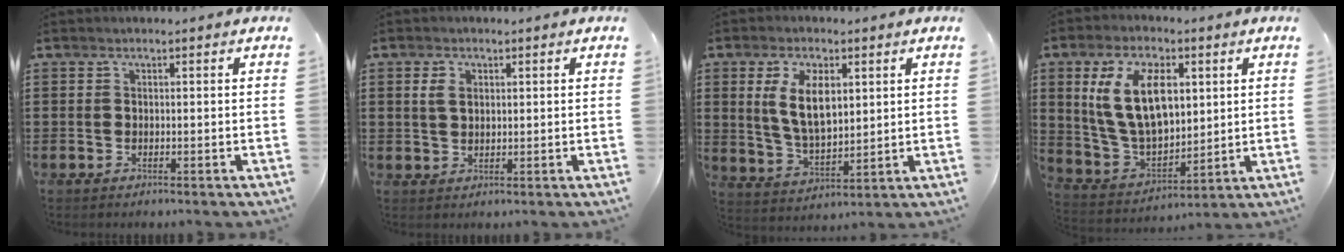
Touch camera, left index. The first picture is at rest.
{"total": 2.6, "force": [0.8, 1.7, 1.7], "torque": [-0.040, 0.009, 0.013]}
{"total": 8.8, "force": [2.8, 4.4, 7.0], "torque": [-0.153, 0.003, 0.047]}
{"total": 13.2, "force": [4.4, 7.5, 9.9], "torque": [-0.221, 0.012, 0.078]}